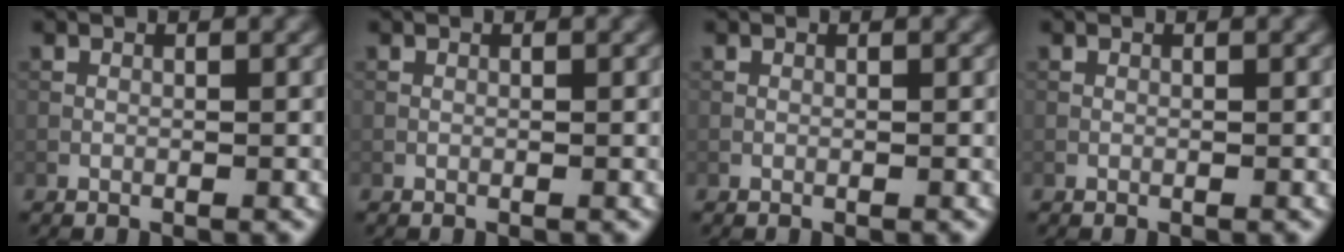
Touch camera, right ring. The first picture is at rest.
{"total": 0.0}
{"total": 0.0}
{"total": 0.0}